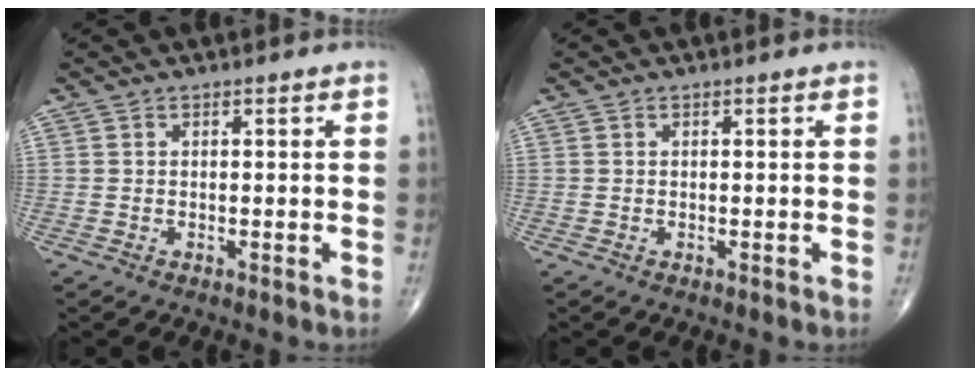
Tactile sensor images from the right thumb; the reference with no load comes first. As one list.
[{"total": 0.0}]